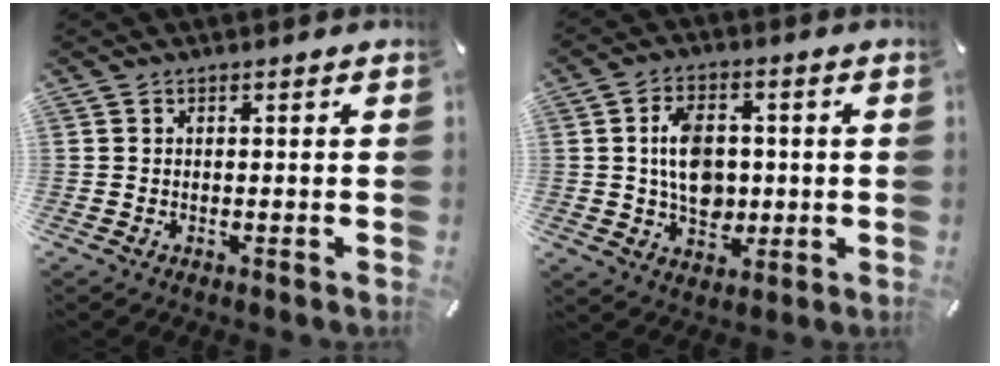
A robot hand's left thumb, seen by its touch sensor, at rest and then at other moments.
{"total": 10.1, "force": [0.4, 7.5, 6.8], "torque": [-0.112, 0.007, 0.006]}